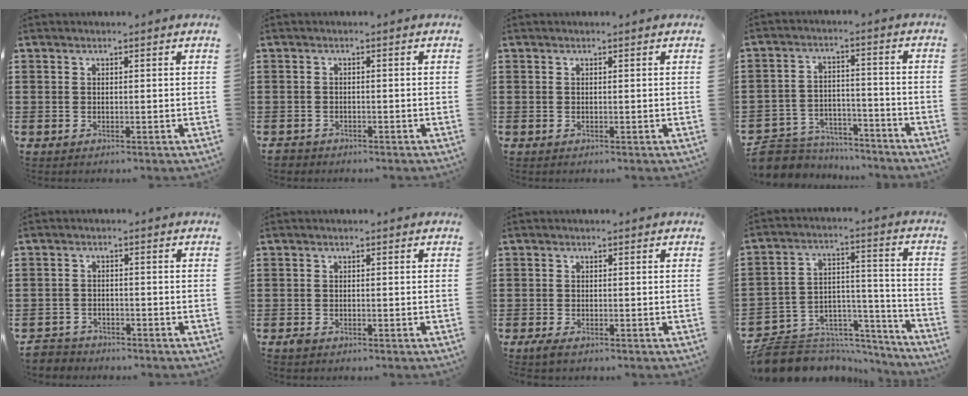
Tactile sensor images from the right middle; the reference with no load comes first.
{"total": 1.1, "force": [-1.0, 0.4, 0.0], "torque": [-0.003, 0.002, -0.023]}
{"total": 0.0}
{"total": 6.4, "force": [-6.1, 1.7, 0.2], "torque": [-0.022, 0.011, -0.129]}
{"total": 2.8, "force": [-2.7, 0.7, -0.3], "torque": [-0.003, -0.001, -0.061]}
{"total": 0.8, "force": [-0.7, 0.3, 0.3], "torque": [-0.008, -0.003, -0.013]}
{"total": 1.2, "force": [-0.9, 0.5, 0.7], "torque": [-0.029, -0.008, -0.022]}
{"total": 8.0, "force": [-7.2, 3.3, 1.0], "torque": [-0.020, 0.014, -0.138]}